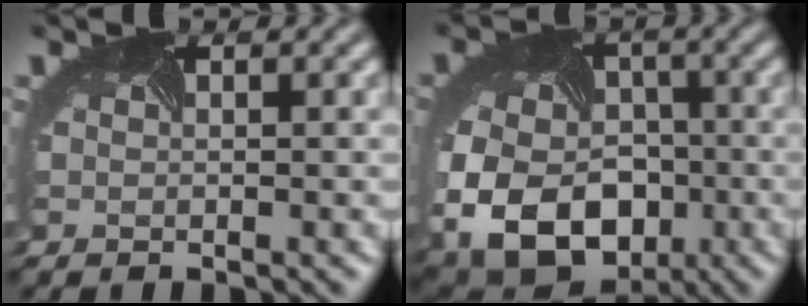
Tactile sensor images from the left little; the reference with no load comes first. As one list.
[{"total": 14.4, "force": [-4.2, 10.6, 8.9], "torque": [-0.176, -0.054, -0.047]}]